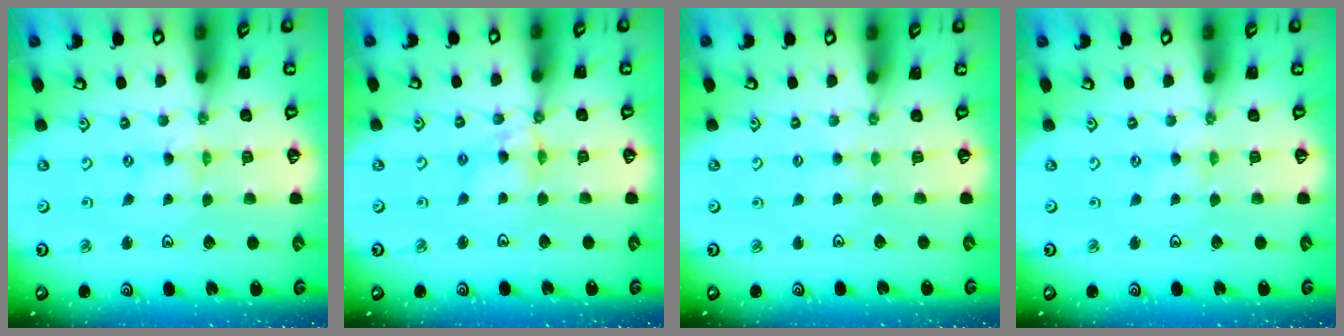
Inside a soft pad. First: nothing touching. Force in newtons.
{"total": 7.0, "press": 7.0, "slide": 0.8}
{"total": 2.4, "press": 2.4, "slide": 0.3}
{"total": 1.2, "press": 1.2, "slide": 0.3}